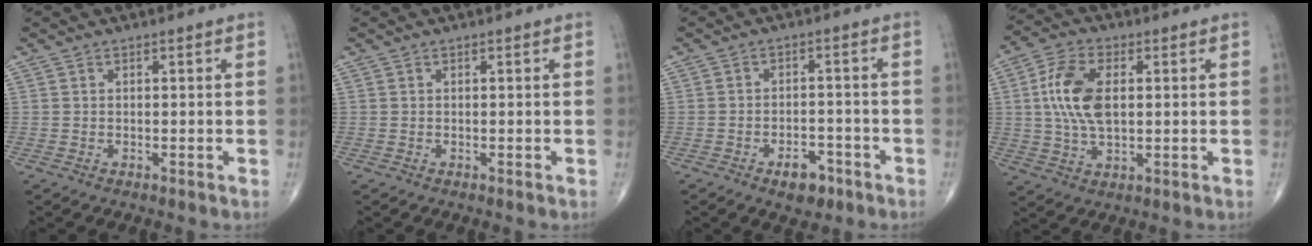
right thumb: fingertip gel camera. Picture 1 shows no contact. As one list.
[{"total": 0.0}, {"total": 6.3, "force": [-3.6, 3.6, 3.7], "torque": [-0.034, 0.026, -0.050]}, {"total": 11.0, "force": [1.5, 6.0, 9.1], "torque": [-0.183, 0.005, 0.028]}]